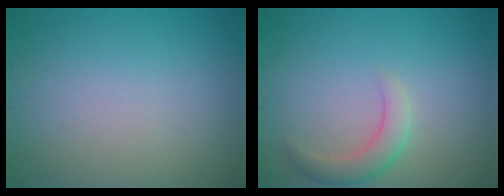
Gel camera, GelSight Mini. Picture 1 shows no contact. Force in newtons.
{"total": 2.5, "press": 2.5, "slide": 0.2}